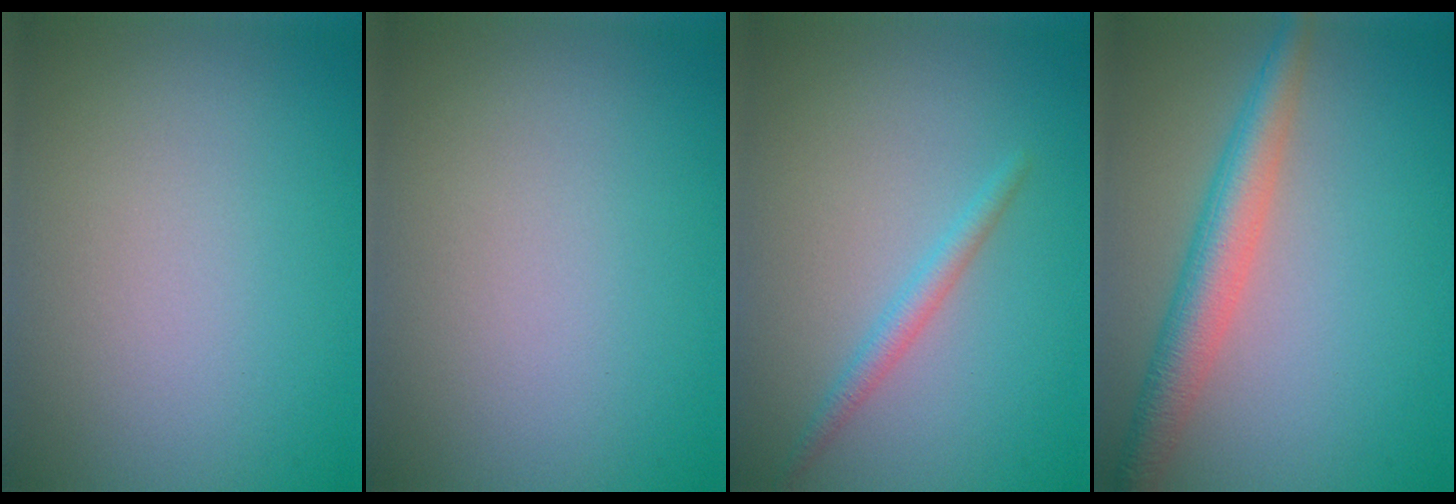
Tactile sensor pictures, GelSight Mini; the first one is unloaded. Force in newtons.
{"total": 0.0}
{"total": 1.7, "press": 1.7, "slide": 0.1}
{"total": 4.5, "press": 4.5, "slide": 0.2}